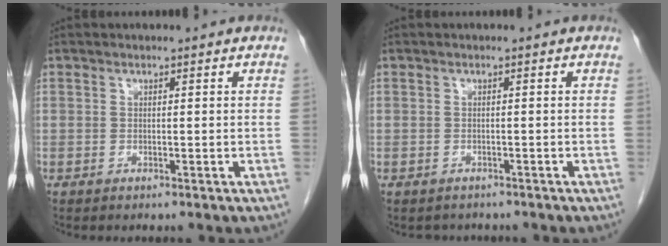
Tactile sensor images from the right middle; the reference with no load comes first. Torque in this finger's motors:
{"motor_torque": [-0.39, -0.04, -0.07, -0.01]}